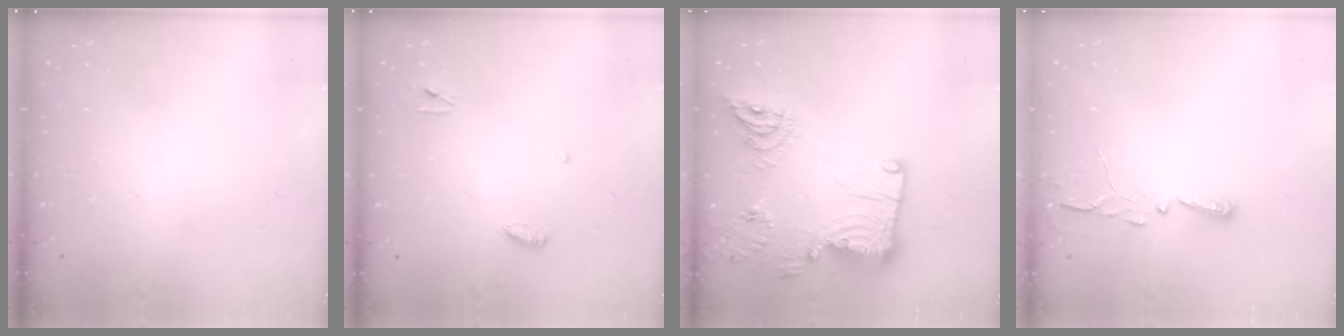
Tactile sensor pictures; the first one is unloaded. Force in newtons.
{"total": 3.5, "press": 3.4, "slide": 0.4}
{"total": 19.2, "press": 19.2, "slide": 1.1}
{"total": 2.9, "press": 2.9, "slide": 0.4}